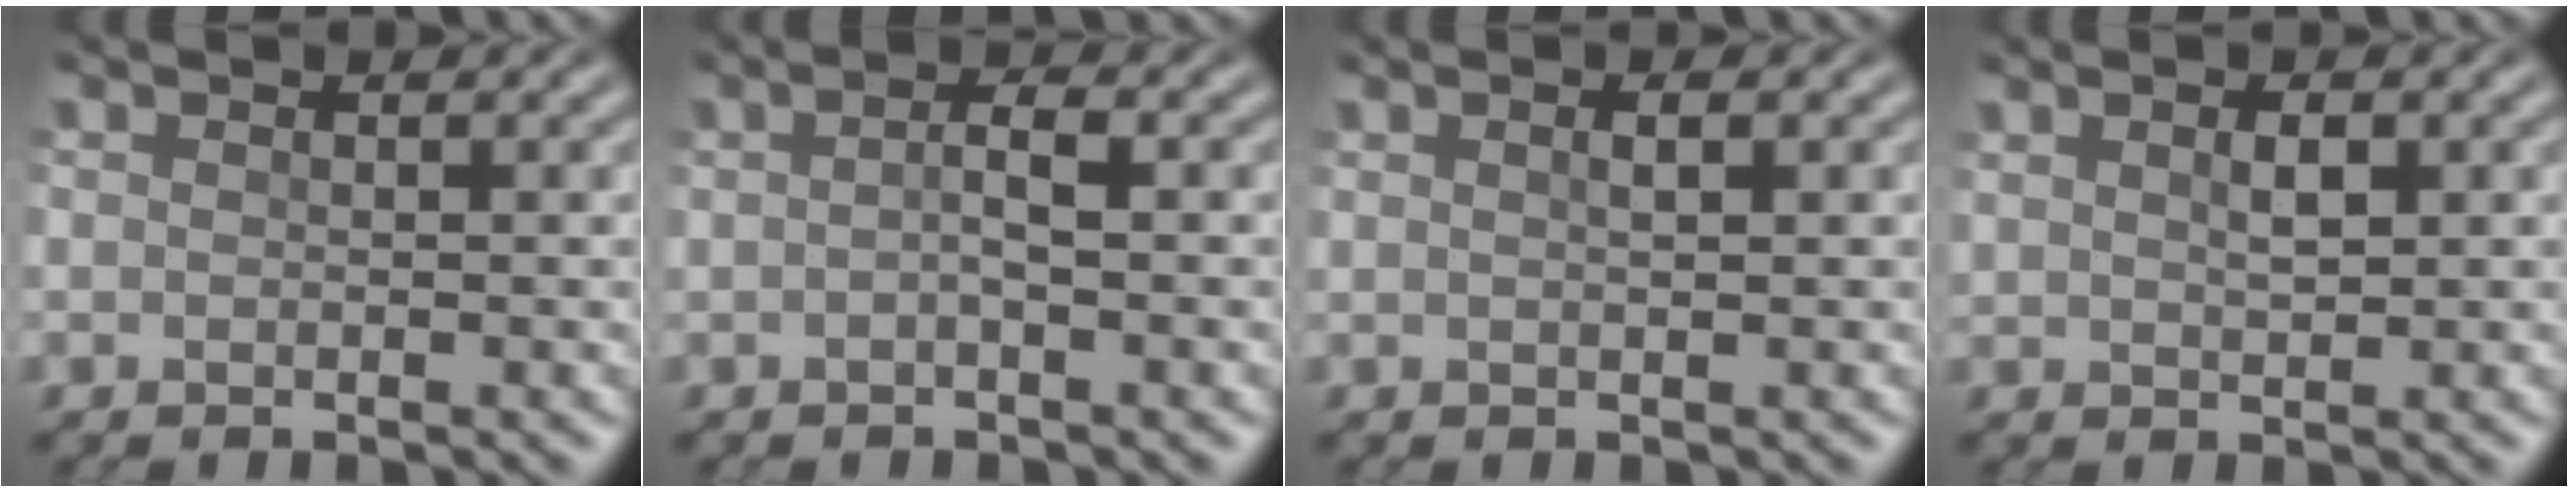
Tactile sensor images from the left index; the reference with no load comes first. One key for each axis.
{"total": 1.8, "fx": -0.2, "fy": 0.4, "fz": 1.7, "tx": -0.036, "ty": 0.005, "tz": -0.007}
{"total": 1.1, "fx": 0.4, "fy": 0.3, "fz": 1.0, "tx": -0.016, "ty": 0.000, "tz": 0.008}
{"total": 1.7, "fx": 0.6, "fy": 0.7, "fz": 1.4, "tx": -0.032, "ty": -0.001, "tz": 0.016}